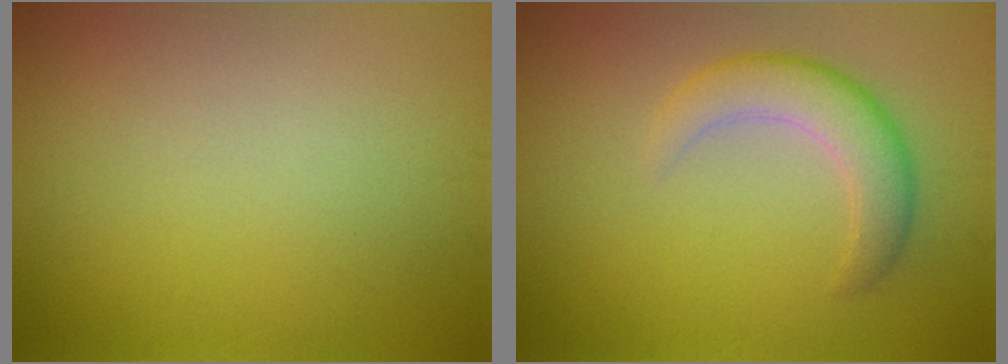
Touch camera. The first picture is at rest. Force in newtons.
{"total": 3.8, "press": 3.8, "slide": 0.1}